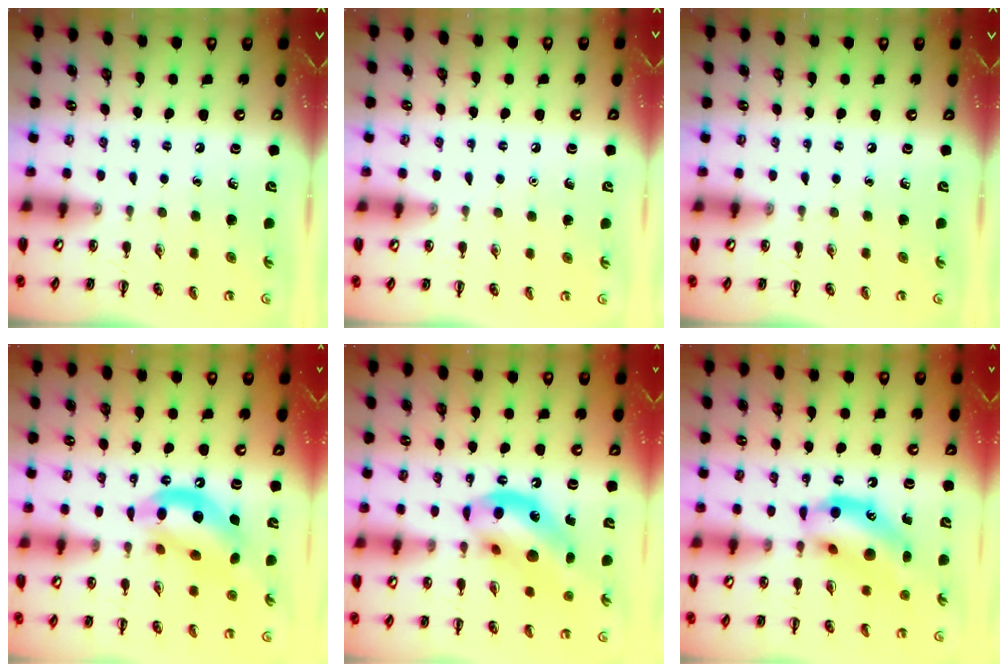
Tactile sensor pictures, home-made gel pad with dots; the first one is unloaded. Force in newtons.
{"total": 1.5, "press": 1.5, "slide": 0.1}
{"total": 0.0}
{"total": 13.4, "press": 12.9, "slide": 3.4}
{"total": 14.9, "press": 14.4, "slide": 3.9}
{"total": 14.1, "press": 13.7, "slide": 3.2}